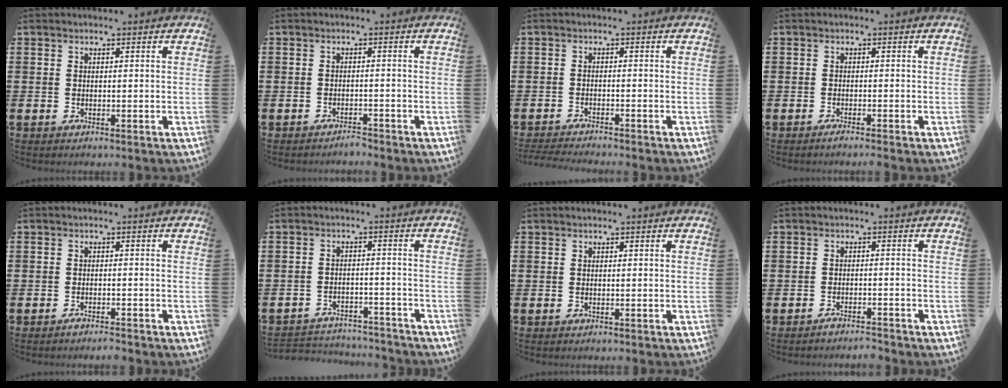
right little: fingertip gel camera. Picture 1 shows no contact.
{"total": 1.3, "force": [-1.3, -0.1, 0.0], "torque": [-0.003, 0.003, -0.027]}
{"total": 1.6, "force": [-1.5, -0.1, 0.2], "torque": [-0.004, 0.002, -0.031]}
{"total": 0.9, "force": [-0.7, -0.1, 0.5], "torque": [-0.008, -0.003, -0.013]}
{"total": 1.2, "force": [-1.2, 0.1, 0.4], "torque": [-0.009, -0.001, -0.023]}
{"total": 3.1, "force": [-3.1, 0.4, 0.0], "torque": [-0.006, 0.004, -0.067]}
{"total": 0.0}
{"total": 1.7, "force": [-1.7, 0.0, 0.3], "torque": [-0.007, 0.002, -0.033]}